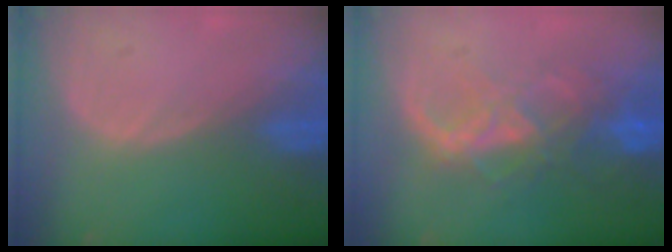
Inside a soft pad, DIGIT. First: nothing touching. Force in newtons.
{"total": 8.9, "press": 7.5, "slide": 4.7}